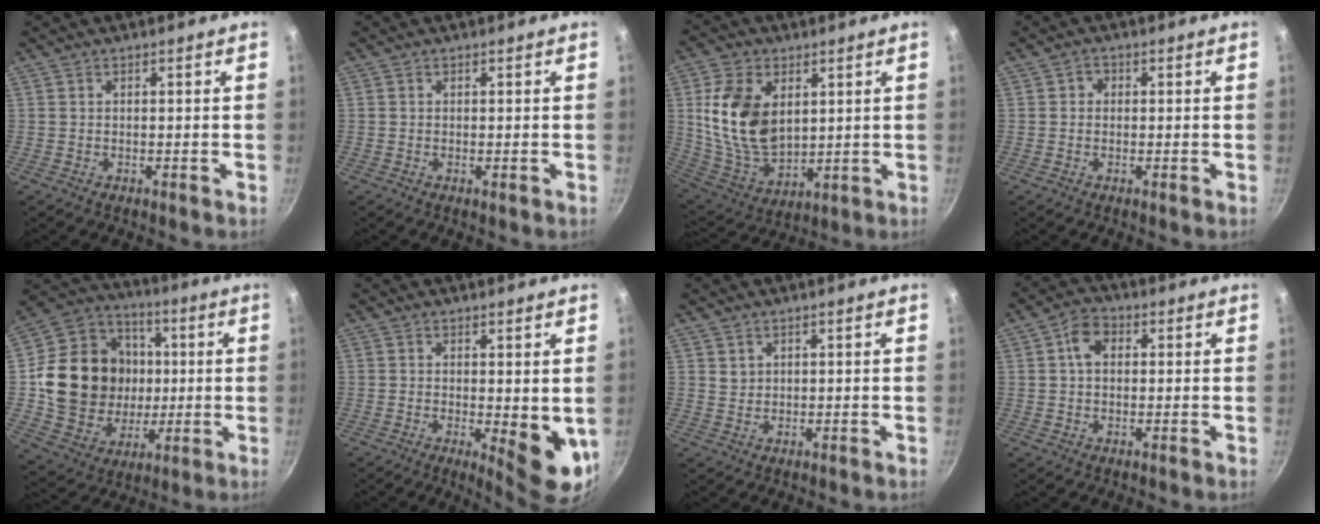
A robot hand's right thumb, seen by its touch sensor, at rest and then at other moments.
{"total": 0.0}
{"total": 16.2, "force": [3.7, 10.6, 11.7], "torque": [-0.202, -0.027, 0.085]}
{"total": 1.6, "force": [0.0, 1.4, 0.6], "torque": [-0.004, 0.003, -0.005]}
{"total": 22.0, "force": [1.1, 18.8, 11.3], "torque": [-0.182, 0.020, 0.029]}
{"total": 8.3, "force": [-0.5, 3.0, 7.8], "torque": [-0.089, -0.016, 0.002]}
{"total": 1.4, "force": [0.8, 1.1, 0.3], "torque": [0.006, 0.003, 0.016]}
{"total": 5.0, "force": [0.9, 3.7, 3.2], "torque": [-0.041, 0.011, 0.006]}